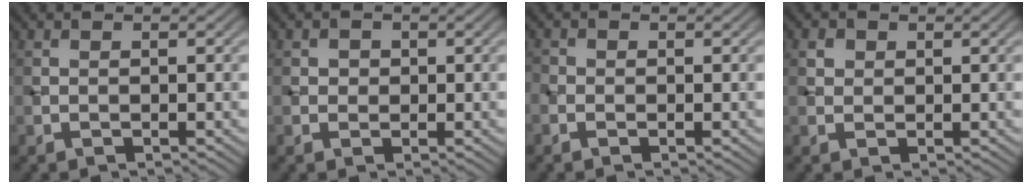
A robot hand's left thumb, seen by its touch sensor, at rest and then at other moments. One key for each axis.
{"total": 1.3, "fx": 0.2, "fy": 1.3, "fz": 0.3, "tx": -0.001, "ty": -0.002, "tz": 0.001}
{"total": 1.2, "fx": -0.6, "fy": 1.0, "fz": 0.4, "tx": -0.007, "ty": -0.004, "tz": -0.014}
{"total": 1.4, "fx": 0.6, "fy": 1.2, "fz": 0.4, "tx": -0.008, "ty": 0.001, "tz": 0.009}